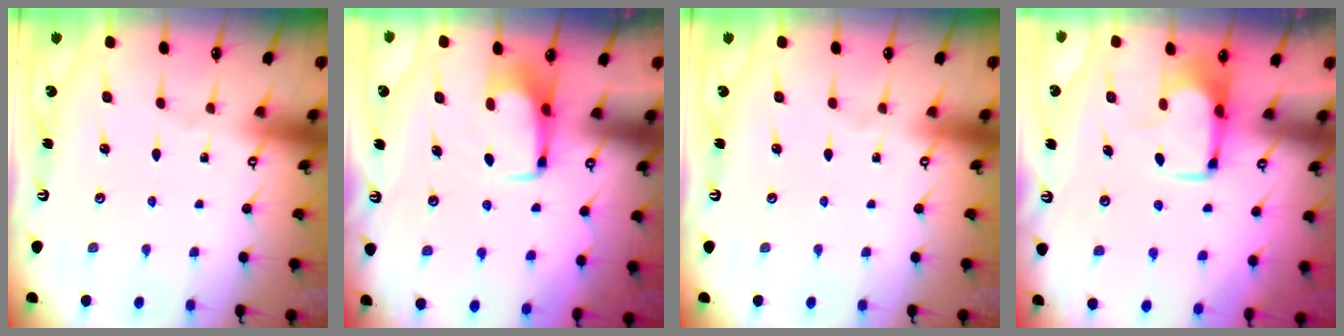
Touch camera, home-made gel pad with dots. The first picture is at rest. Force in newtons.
{"total": 4.0, "press": 4.0, "slide": 0.3}
{"total": 0.0}
{"total": 1.9, "press": 1.9, "slide": 0.5}